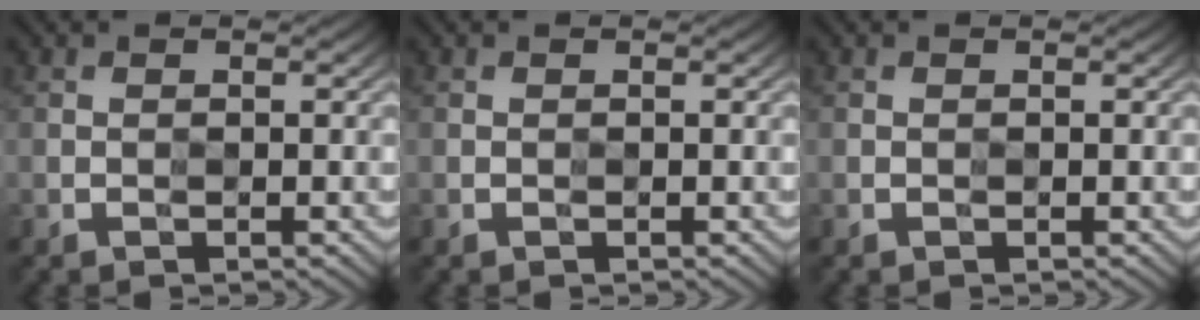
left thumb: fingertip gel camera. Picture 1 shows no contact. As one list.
[{"total": 0.0}, {"total": 0.0}]